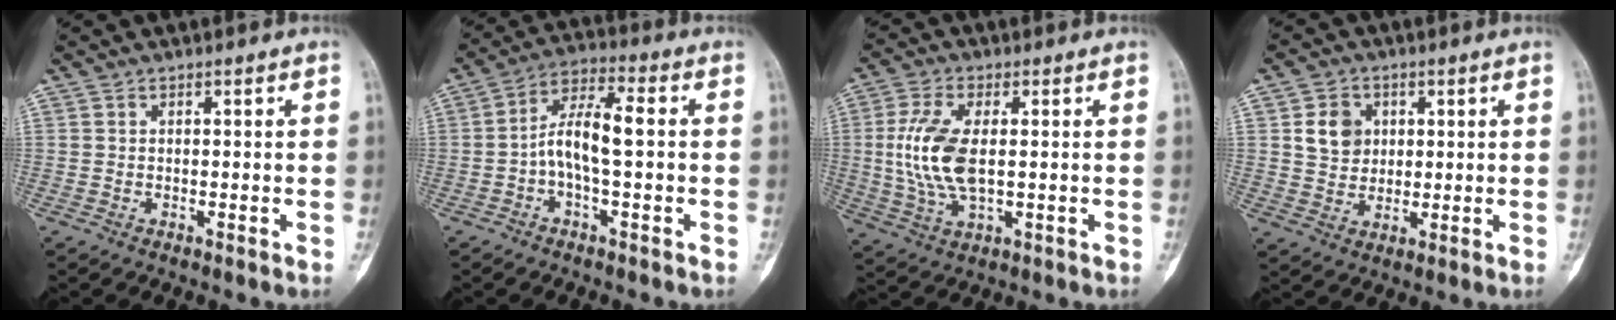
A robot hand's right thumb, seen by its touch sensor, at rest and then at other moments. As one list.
[{"total": 8.8, "force": [-0.8, 3.2, 8.2], "torque": [-0.159, 0.036, -0.019]}, {"total": 11.2, "force": [0.6, 5.3, 9.9], "torque": [-0.213, -0.004, 0.016]}, {"total": 6.5, "force": [1.8, 5.5, 3.0], "torque": [-0.029, -0.007, 0.033]}]